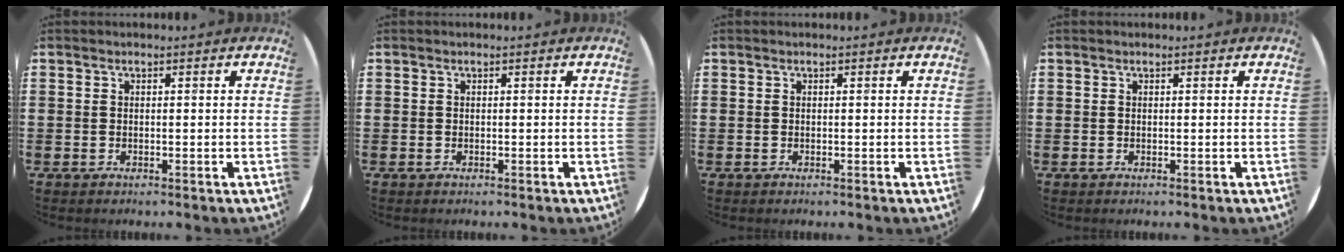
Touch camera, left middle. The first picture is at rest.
{"total": 0.0}
{"total": 0.0}
{"total": 0.0}